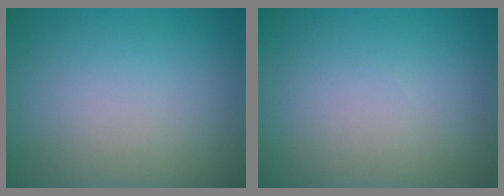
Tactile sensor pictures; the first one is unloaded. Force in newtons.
{"total": 0.0}